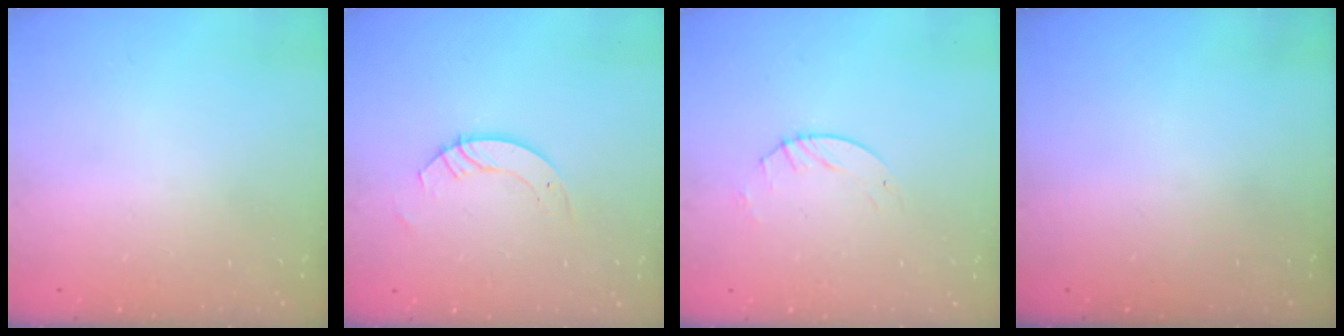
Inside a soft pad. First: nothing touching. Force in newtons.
{"total": 3.7, "press": 3.7, "slide": 0.3}
{"total": 2.6, "press": 2.6, "slide": 0.3}
{"total": 0.0}